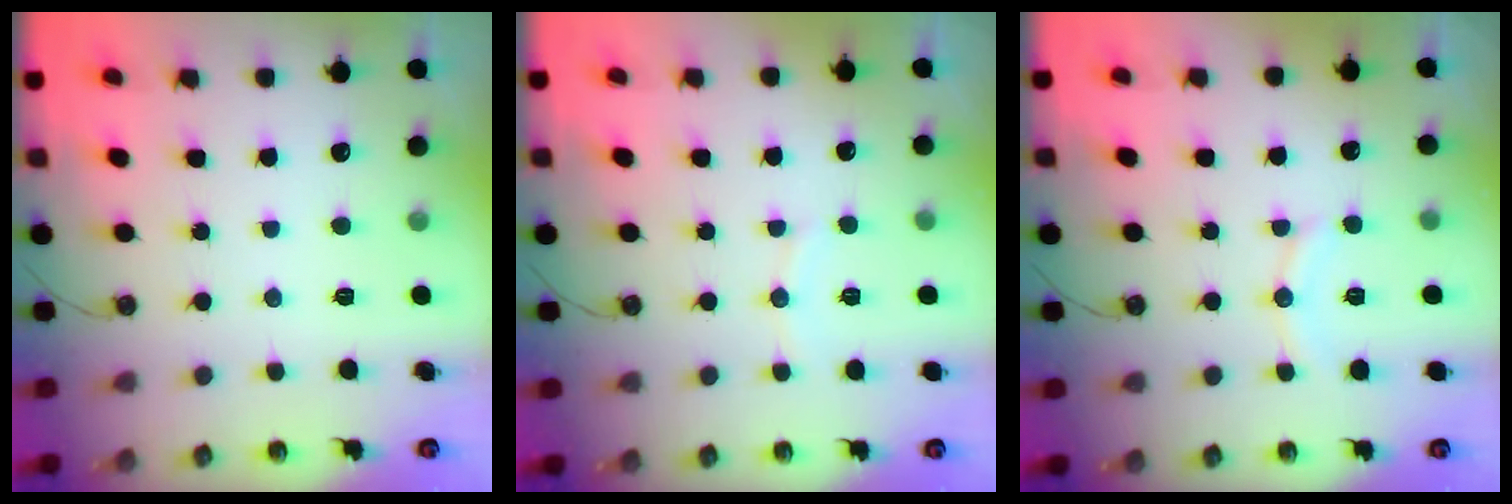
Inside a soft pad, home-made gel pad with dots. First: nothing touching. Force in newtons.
{"total": 4.2, "press": 4.1, "slide": 0.4}
{"total": 8.2, "press": 8.1, "slide": 0.8}